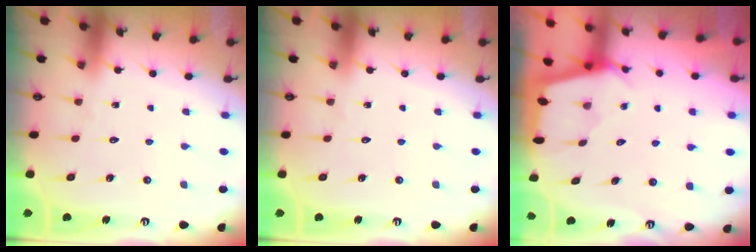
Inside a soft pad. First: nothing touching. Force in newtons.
{"total": 0.0}
{"total": 2.2, "press": 2.2, "slide": 0.3}